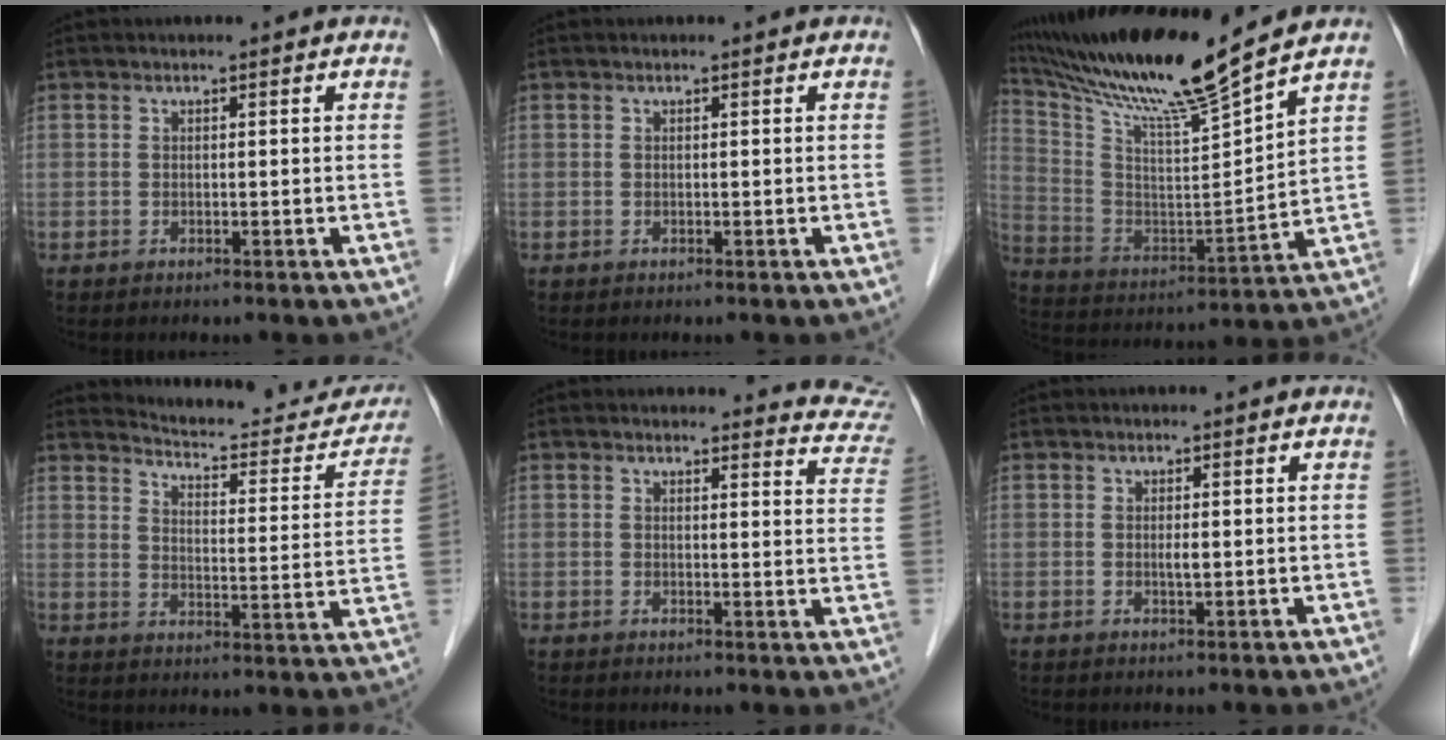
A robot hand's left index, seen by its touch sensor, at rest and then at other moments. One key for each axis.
{"total": 0.0}
{"total": 17.4, "fx": 14.6, "fy": -1.7, "fz": 9.2, "tx": -0.176, "ty": -0.019, "tz": 0.261}
{"total": 19.2, "fx": 18.3, "fy": 3.9, "fz": 4.3, "tx": -0.040, "ty": -0.055, "tz": 0.214}
{"total": 11.5, "fx": 11.4, "fy": 1.5, "fz": 0.6, "tx": 0.036, "ty": -0.061, "tz": 0.083}
{"total": 0.9, "fx": 0.2, "fy": 0.1, "fz": 0.8, "tx": -0.020, "ty": 0.000, "tz": 0.002}